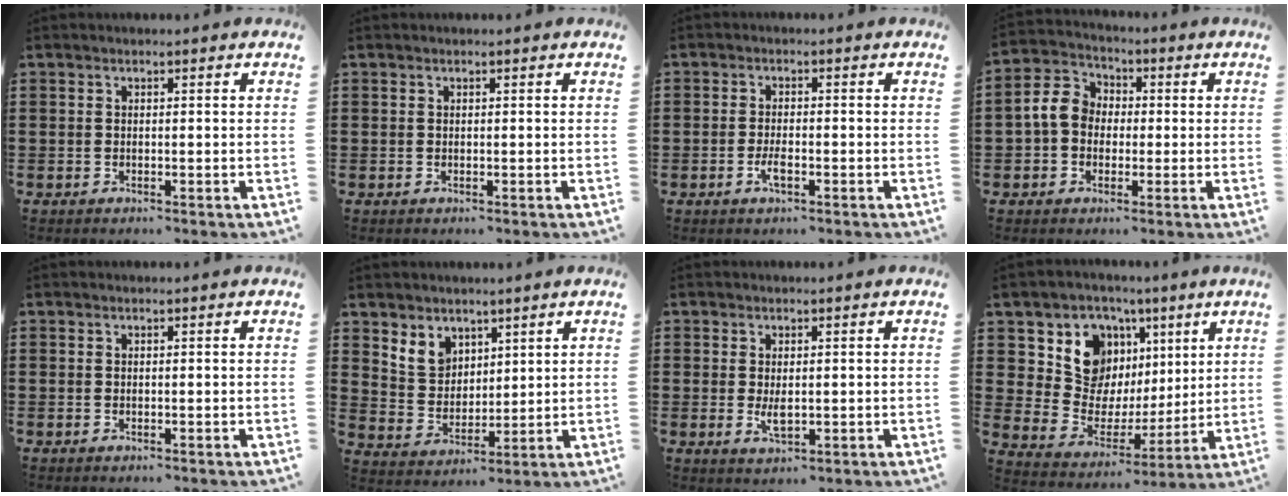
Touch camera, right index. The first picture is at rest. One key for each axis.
{"total": 0.0}
{"total": 2.4, "fx": -1.1, "fy": 0.9, "fz": 1.9, "tx": -0.042, "ty": -0.003, "tz": -0.023}
{"total": 6.7, "fx": -0.2, "fy": 5.5, "fz": 3.7, "tx": -0.105, "ty": 0.010, "tz": -0.010}
{"total": 0.0}
{"total": 5.4, "fx": 3.5, "fy": 4.0, "fz": 0.6, "tx": -0.039, "ty": 0.006, "tz": 0.066}
{"total": 2.5, "fx": 0.1, "fy": 1.1, "fz": 2.3, "tx": -0.045, "ty": 0.002, "tz": 0.003}
{"total": 11.0, "fx": 4.3, "fy": 9.3, "fz": 3.8, "tx": -0.097, "ty": -0.030, "tz": 0.084}